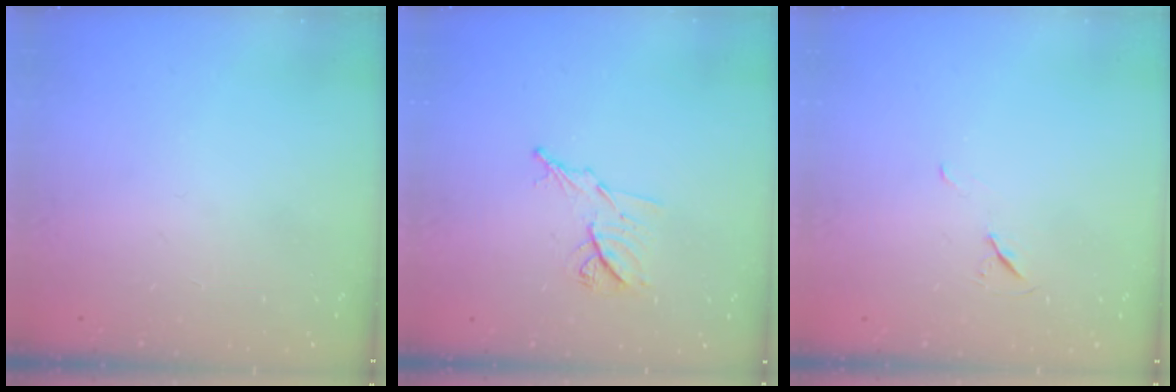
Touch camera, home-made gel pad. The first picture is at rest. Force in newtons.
{"total": 8.6, "press": 8.6, "slide": 0.7}
{"total": 4.9, "press": 4.4, "slide": 2.2}